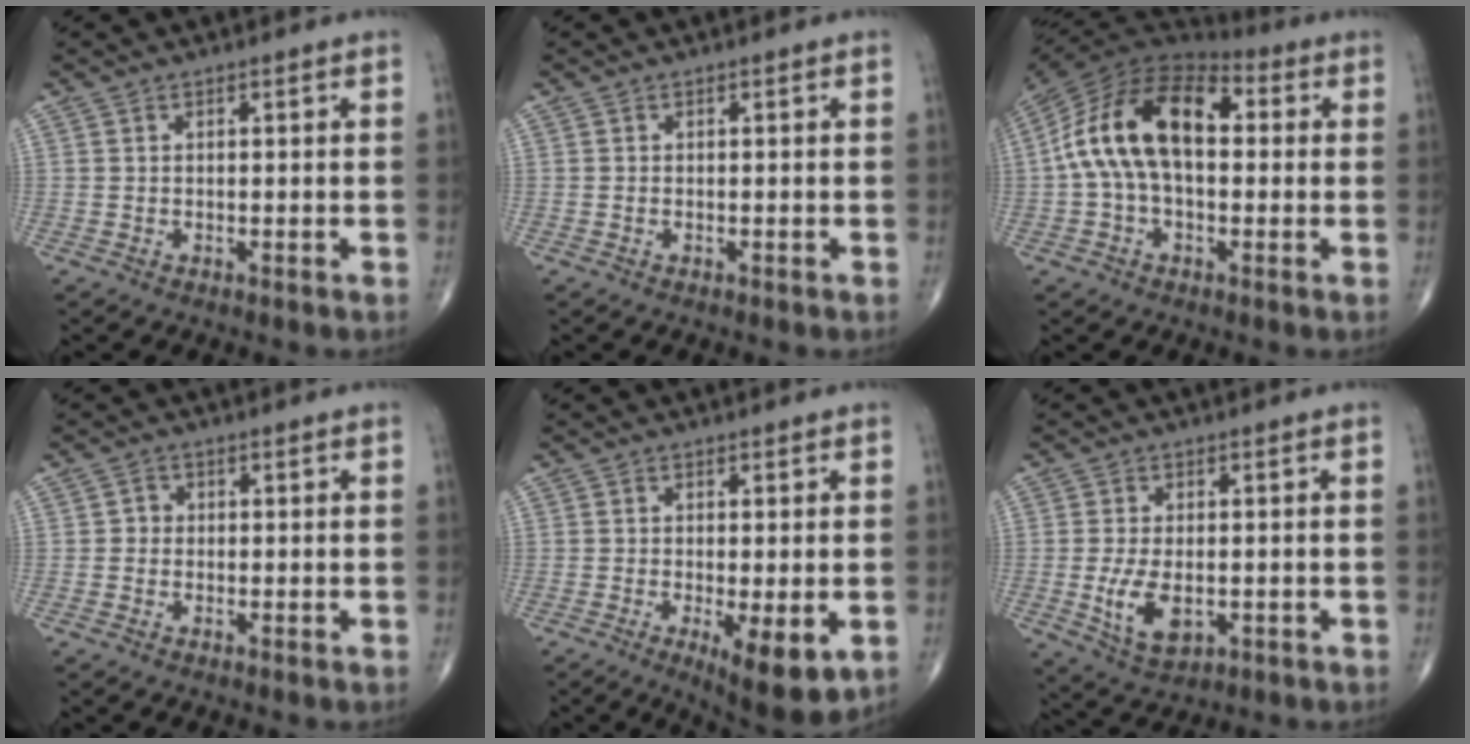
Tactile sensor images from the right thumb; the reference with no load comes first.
{"total": 0.0}
{"total": 18.3, "force": [1.7, 10.6, 14.8], "torque": [-0.269, 0.045, 0.020]}
{"total": 1.5, "force": [-0.2, 1.3, 0.5], "torque": [0.003, 0.005, -0.009]}
{"total": 9.2, "force": [-2.8, 2.9, 8.3], "torque": [-0.120, -0.020, -0.038]}
{"total": 8.0, "force": [-1.6, 4.4, 6.4], "torque": [-0.117, -0.011, -0.019]}